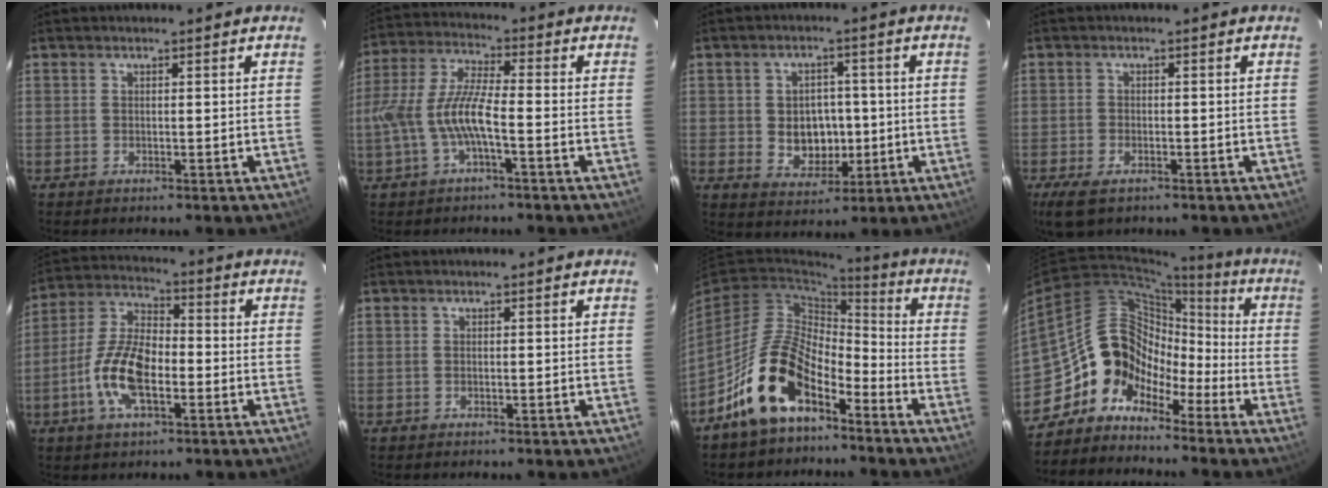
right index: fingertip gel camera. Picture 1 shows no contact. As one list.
[{"total": 10.1, "force": [-3.0, 2.3, 9.4], "torque": [-0.208, 0.004, -0.056]}, {"total": 7.5, "force": [-0.7, 6.2, 4.1], "torque": [-0.084, 0.006, 0.007]}, {"total": 5.2, "force": [-3.3, 2.5, 3.1], "torque": [-0.078, -0.017, -0.060]}, {"total": 12.1, "force": [-3.9, 5.3, 10.1], "torque": [-0.217, 0.007, -0.079]}, {"total": 0.0}, {"total": 13.3, "force": [-8.4, 6.4, 8.1], "torque": [-0.153, 0.023, -0.153]}, {"total": 9.7, "force": [-6.8, 6.5, 2.3], "torque": [-0.030, 0.039, -0.146]}]